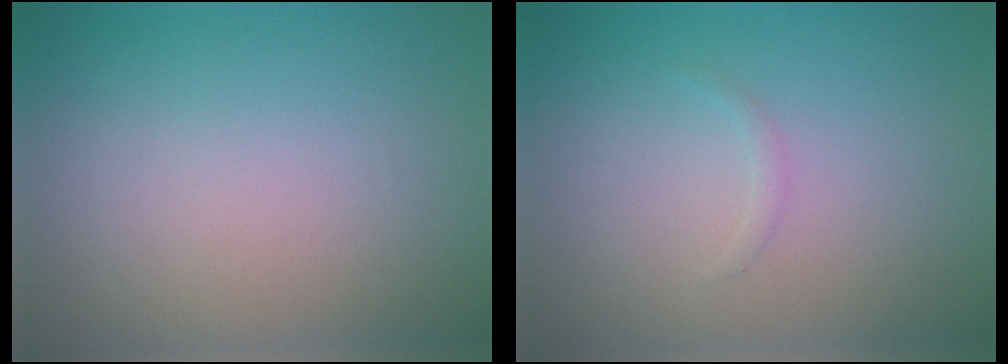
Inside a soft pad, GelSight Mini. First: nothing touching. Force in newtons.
{"total": 0.5, "press": 0.5, "slide": 0.0}